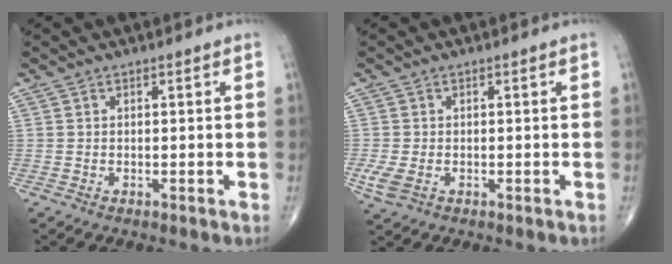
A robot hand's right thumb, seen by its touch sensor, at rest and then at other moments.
{"total": 3.3, "force": [-0.9, 2.2, 2.4], "torque": [-0.064, -0.003, -0.012]}